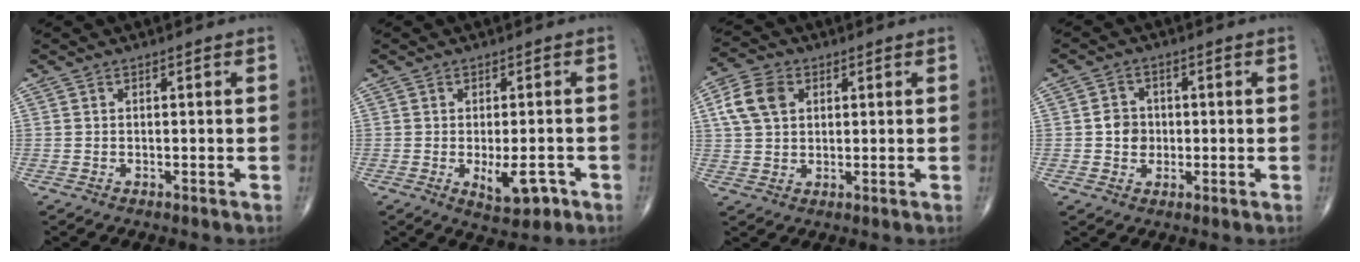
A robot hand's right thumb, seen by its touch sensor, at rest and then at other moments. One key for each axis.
{"total": 6.2, "fx": -2.1, "fy": 2.7, "fz": 5.2, "tx": -0.066, "ty": -0.001, "tz": -0.022}
{"total": 7.9, "fx": 2.4, "fy": 5.6, "fz": 5.0, "tx": -0.094, "ty": 0.007, "tz": 0.043}
{"total": 4.2, "fx": -0.1, "fy": 3.8, "fz": 1.9, "tx": -0.012, "ty": 0.005, "tz": -0.005}